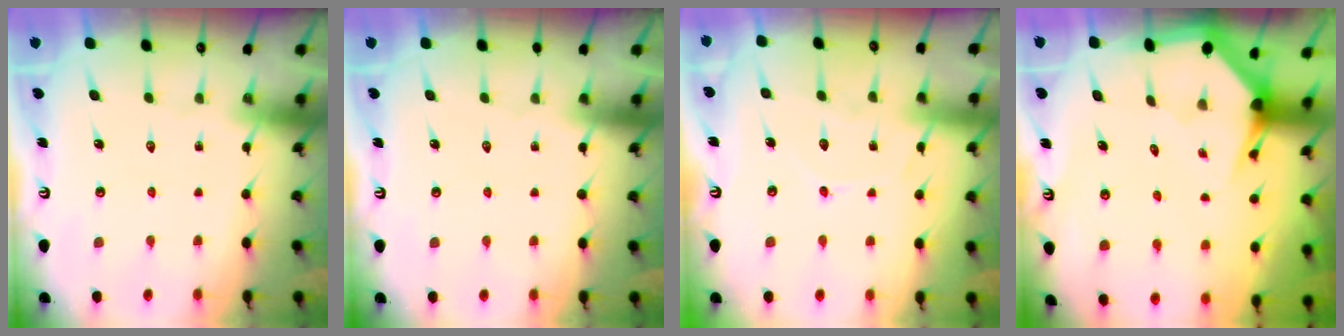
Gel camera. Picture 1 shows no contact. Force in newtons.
{"total": 0.0}
{"total": 7.4, "press": 7.4, "slide": 0.7}
{"total": 3.6, "press": 3.6, "slide": 0.2}